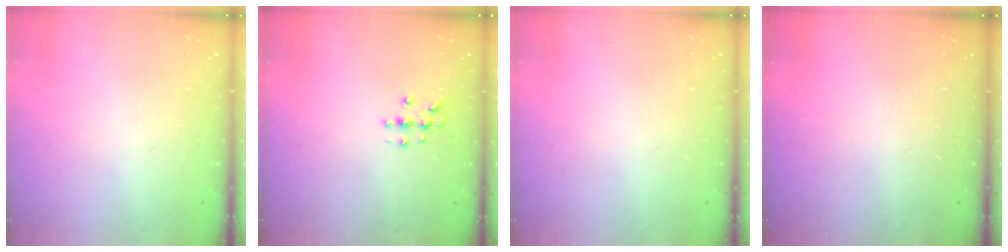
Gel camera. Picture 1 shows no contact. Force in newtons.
{"total": 2.9, "press": 2.9, "slide": 0.3}
{"total": 0.0}
{"total": 0.0}